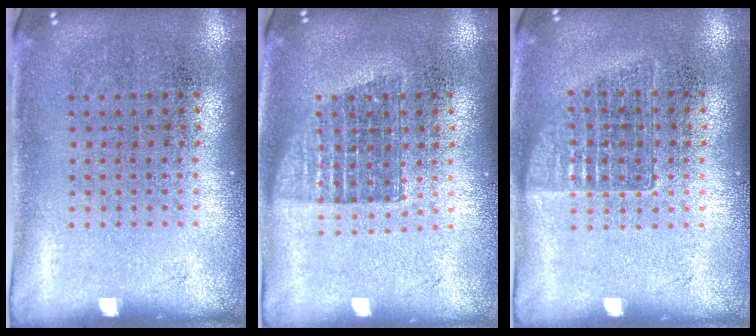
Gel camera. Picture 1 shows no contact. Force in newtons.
{"total": 1.4, "press": 1.1, "slide": 0.8}
{"total": 1.0, "press": 0.9, "slide": 0.4}